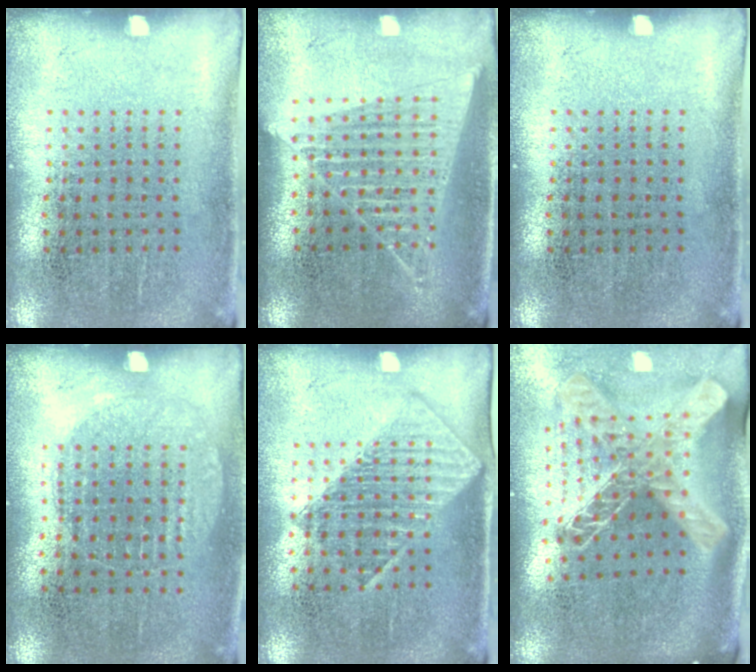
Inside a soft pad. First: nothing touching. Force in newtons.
{"total": 1.7, "press": 1.6, "slide": 0.7}
{"total": 0.0}
{"total": 1.0, "press": 0.9, "slide": 0.4}
{"total": 1.4, "press": 1.3, "slide": 0.5}
{"total": 2.9, "press": 2.0, "slide": 2.0}